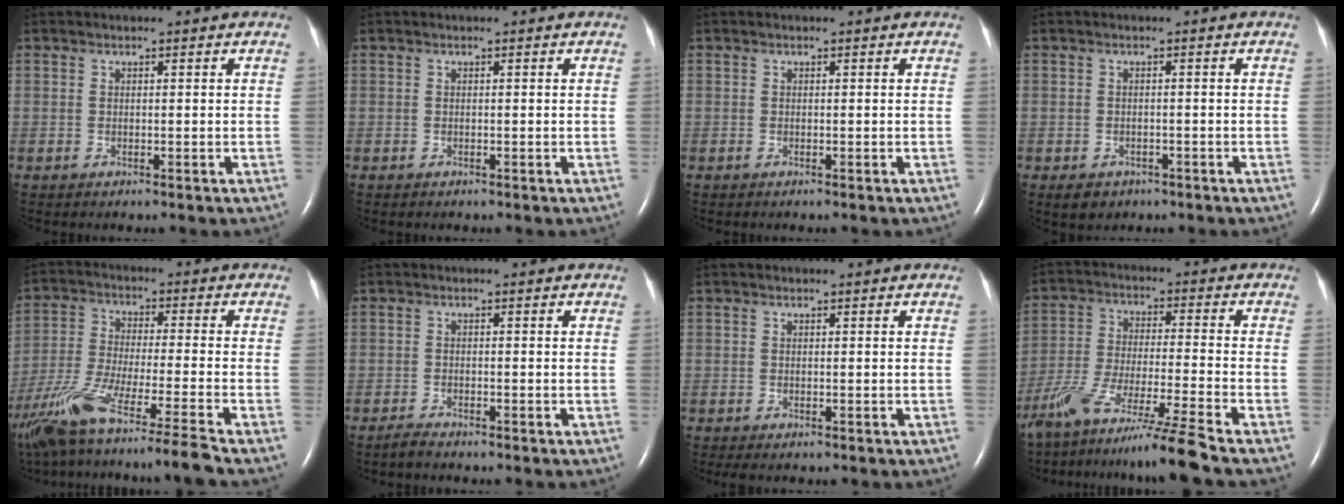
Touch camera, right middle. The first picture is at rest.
{"total": 0.0}
{"total": 0.0}
{"total": 2.9, "force": [-1.9, 2.1, 0.8], "torque": [-0.013, 0.003, -0.018]}
{"total": 18.9, "force": [-15.2, -2.0, 11.0], "torque": [-0.208, -0.053, -0.266]}
{"total": 1.3, "force": [-1.2, 0.1, 0.4], "torque": [-0.018, -0.004, -0.022]}
{"total": 0.6, "force": [-0.5, 0.2, 0.4], "torque": [-0.006, -0.002, -0.005]}
{"total": 13.3, "force": [-11.0, -2.7, 7.1], "torque": [-0.123, -0.034, -0.192]}